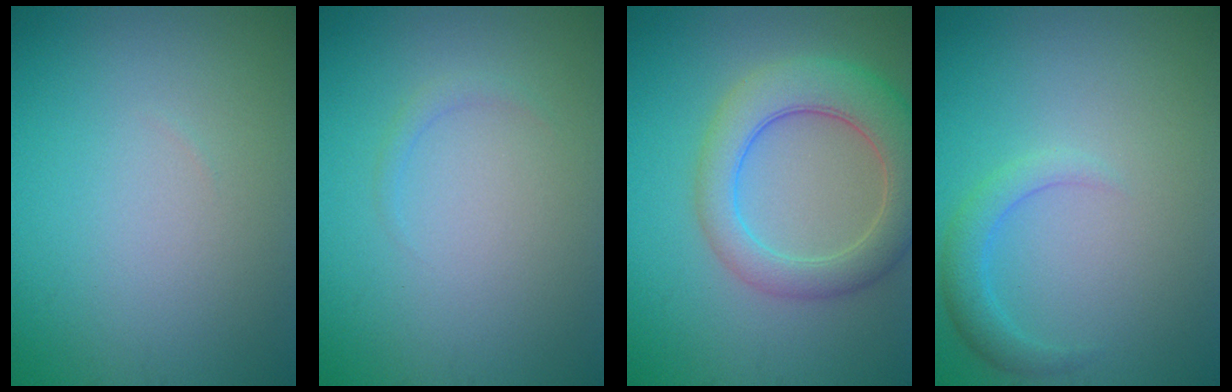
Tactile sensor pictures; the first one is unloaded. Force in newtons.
{"total": 0.8, "press": 0.8, "slide": 0.1}
{"total": 6.6, "press": 6.5, "slide": 0.6}
{"total": 2.1, "press": 2.1, "slide": 0.1}